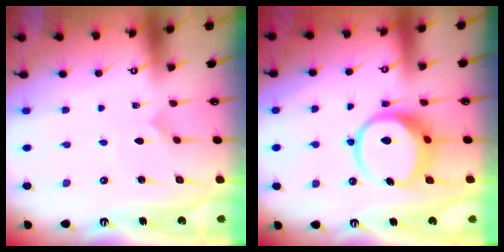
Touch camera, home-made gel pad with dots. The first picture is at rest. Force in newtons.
{"total": 10.5, "press": 10.5, "slide": 1.3}